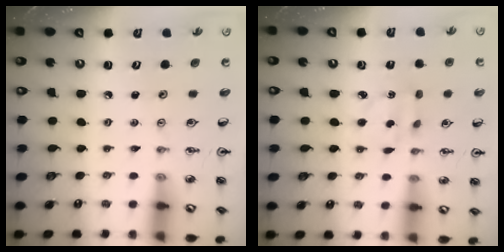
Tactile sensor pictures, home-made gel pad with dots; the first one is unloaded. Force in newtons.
{"total": 2.4, "press": 2.3, "slide": 0.5}